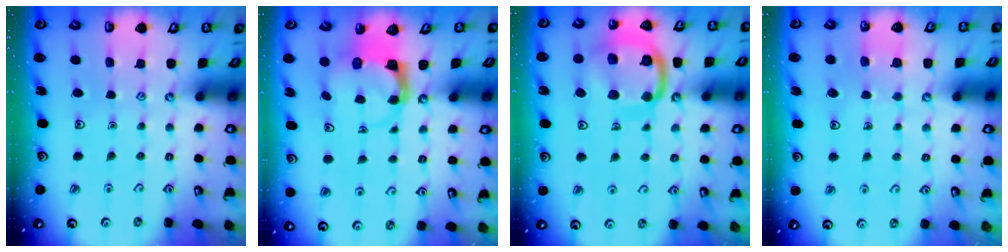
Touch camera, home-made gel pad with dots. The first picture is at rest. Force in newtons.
{"total": 3.6, "press": 3.5, "slide": 0.4}
{"total": 15.6, "press": 15.5, "slide": 1.6}
{"total": 2.8, "press": 2.8, "slide": 0.3}